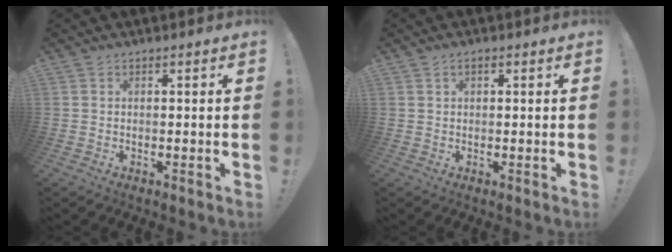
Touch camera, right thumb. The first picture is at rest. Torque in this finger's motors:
{"motor_torque": [0.00, 0.00, -0.04, 0.03, 0.10]}